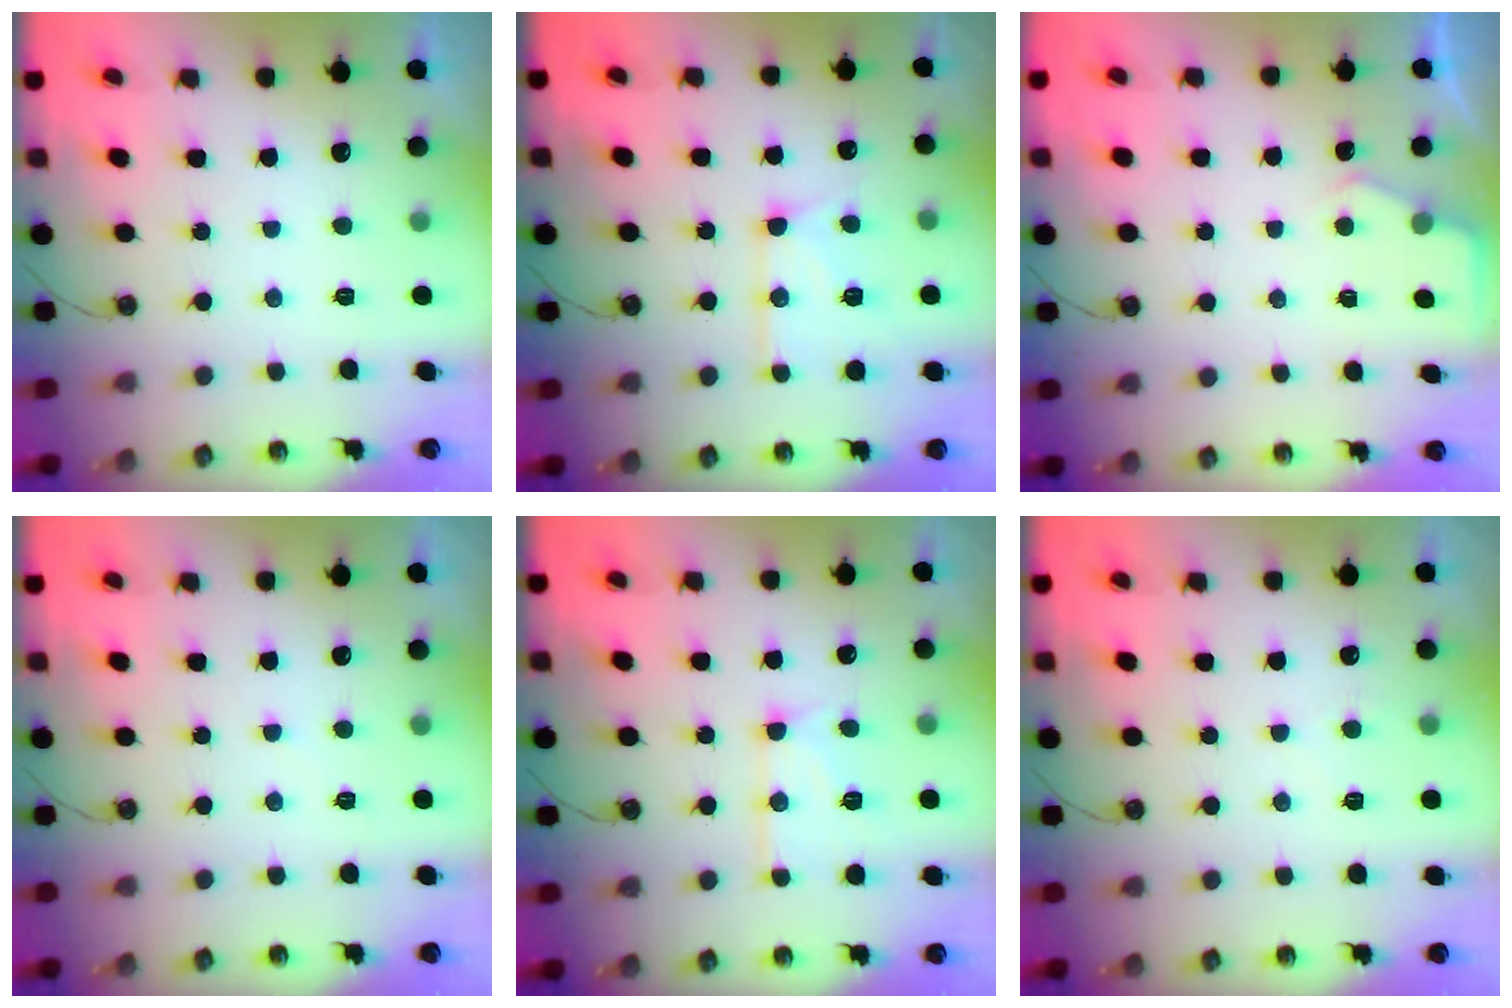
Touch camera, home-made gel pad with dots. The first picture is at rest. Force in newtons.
{"total": 11.8, "press": 11.8, "slide": 1.1}
{"total": 4.1, "press": 4.1, "slide": 0.6}
{"total": 2.8, "press": 2.7, "slide": 0.4}
{"total": 11.9, "press": 11.9, "slide": 0.8}
{"total": 4.8, "press": 4.7, "slide": 0.6}